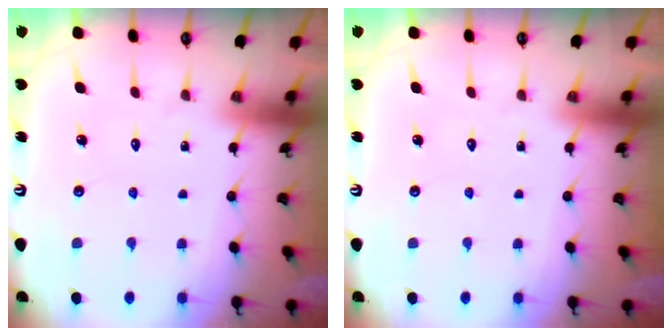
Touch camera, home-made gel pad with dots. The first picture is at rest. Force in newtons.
{"total": 0.0}